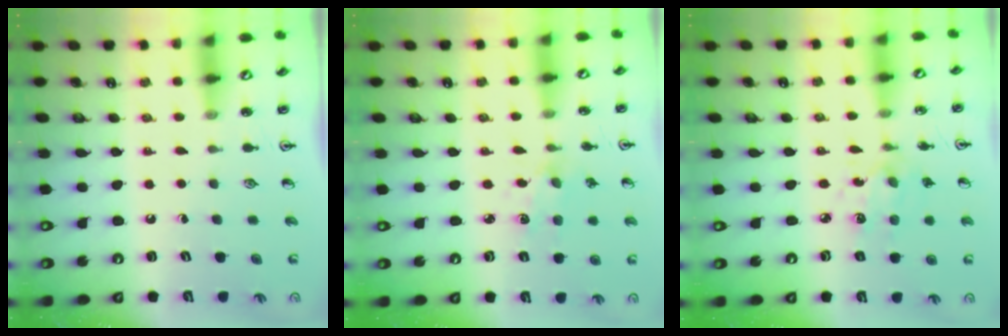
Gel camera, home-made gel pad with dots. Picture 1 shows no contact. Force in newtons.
{"total": 2.5, "press": 2.5, "slide": 0.2}
{"total": 5.6, "press": 5.3, "slide": 1.7}